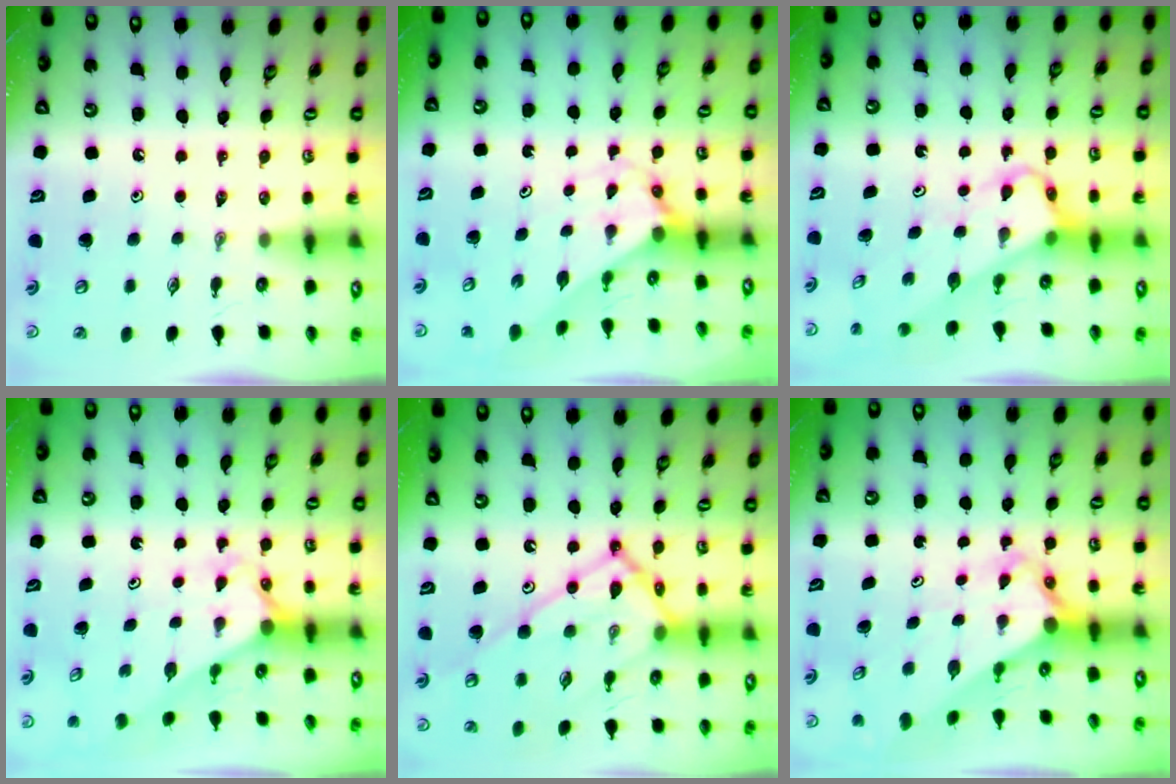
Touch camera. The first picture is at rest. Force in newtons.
{"total": 2.3, "press": 2.3, "slide": 0.2}
{"total": 3.8, "press": 3.8, "slide": 0.2}
{"total": 2.2, "press": 2.2, "slide": 0.2}
{"total": 17.3, "press": 17.2, "slide": 1.4}
{"total": 3.0, "press": 3.0, "slide": 0.1}